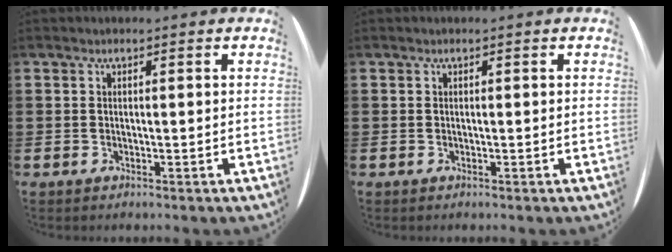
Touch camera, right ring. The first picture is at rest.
{"total": 0.0}